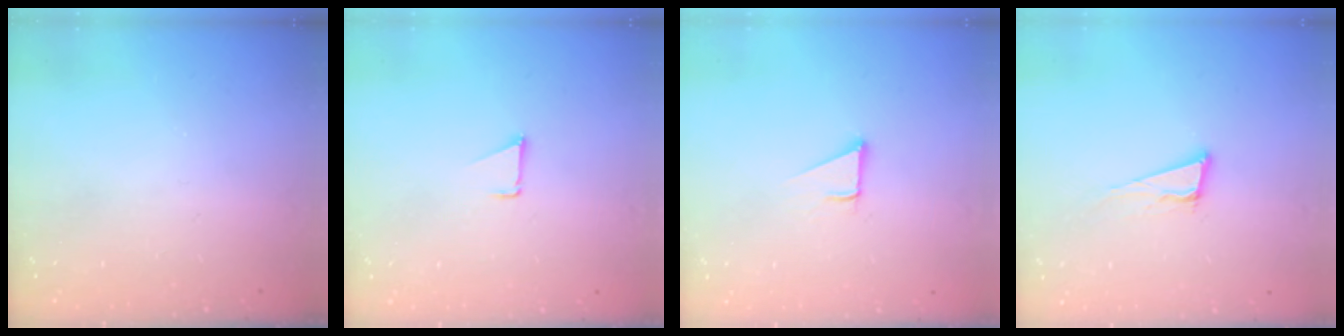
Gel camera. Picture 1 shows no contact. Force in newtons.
{"total": 0.9, "press": 0.9, "slide": 0.1}
{"total": 1.6, "press": 1.6, "slide": 0.2}
{"total": 8.3, "press": 7.6, "slide": 3.4}